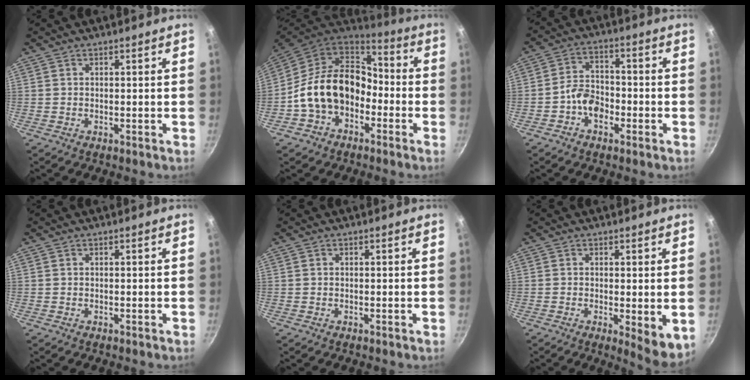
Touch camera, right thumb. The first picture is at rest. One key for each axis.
{"total": 17.2, "fx": -3.6, "fy": 12.7, "fz": 10.9, "tx": -0.159, "ty": 0.057, "tz": -0.075}
{"total": 6.1, "fx": -2.6, "fy": 4.2, "fz": 3.6, "tx": -0.041, "ty": 0.032, "tz": -0.051}
{"total": 0.0}
{"total": 0.0}
{"total": 6.3, "fx": -0.6, "fy": 1.9, "fz": 5.9, "tx": -0.074, "ty": -0.017, "tz": -0.004}